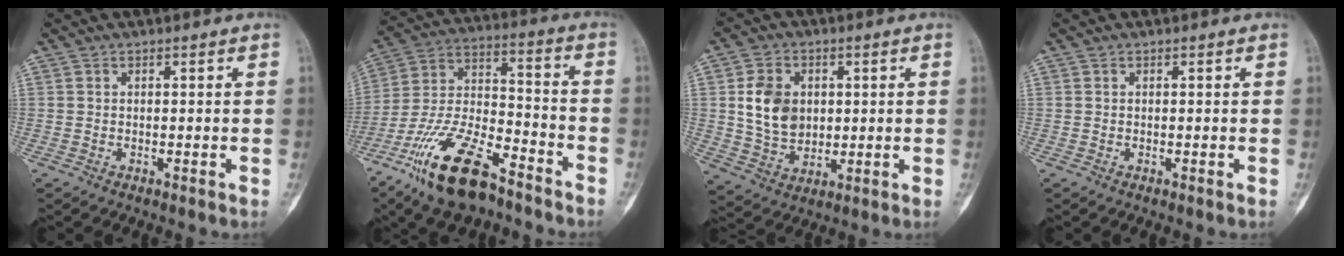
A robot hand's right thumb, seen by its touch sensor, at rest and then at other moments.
{"total": 19.0, "force": [-12.5, 7.4, 12.3], "torque": [-0.238, 0.070, -0.230]}
{"total": 10.2, "force": [1.7, 7.8, 6.3], "torque": [-0.088, -0.010, 0.038]}
{"total": 0.0}